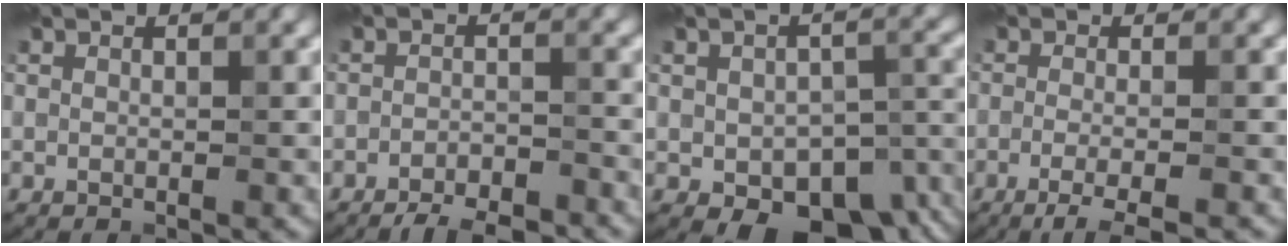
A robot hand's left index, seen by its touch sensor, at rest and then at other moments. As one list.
[{"total": 5.0, "force": [-4.3, 1.3, 2.3], "torque": [-0.034, -0.008, -0.064]}, {"total": 10.5, "force": [-4.2, 5.8, 7.7], "torque": [-0.113, -0.029, -0.040]}, {"total": 3.4, "force": [-1.9, 0.7, 2.8], "torque": [-0.042, -0.005, -0.044]}]